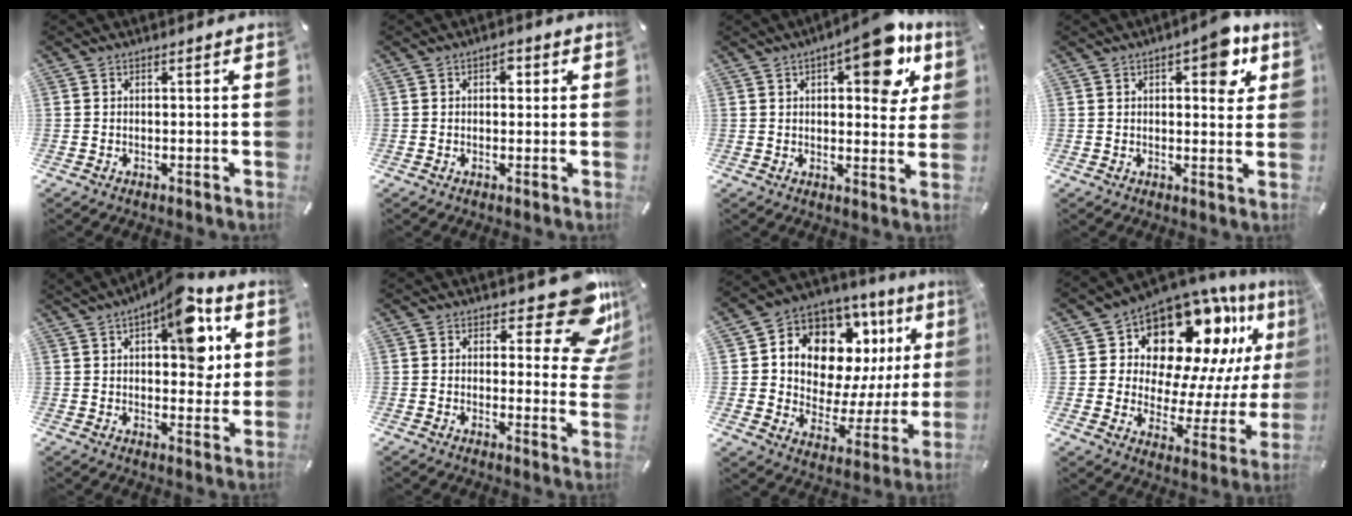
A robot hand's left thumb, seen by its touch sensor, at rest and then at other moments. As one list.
[{"total": 2.5, "force": [0.7, 1.6, 1.7], "torque": [-0.013, -0.001, 0.004]}, {"total": 13.6, "force": [6.5, 6.0, 10.3], "torque": [-0.125, -0.030, 0.102]}, {"total": 8.6, "force": [3.9, 4.1, 6.5], "torque": [-0.069, -0.020, 0.056]}, {"total": 13.8, "force": [6.1, 6.6, 10.5], "torque": [-0.124, -0.032, 0.099]}, {"total": 15.5, "force": [9.1, 6.3, 10.8], "torque": [-0.115, -0.075, 0.152]}, {"total": 13.2, "force": [7.7, 8.8, 6.2], "torque": [-0.102, -0.073, 0.137]}, {"total": 15.6, "force": [11.3, 9.0, 6.1], "torque": [-0.088, -0.115, 0.191]}]